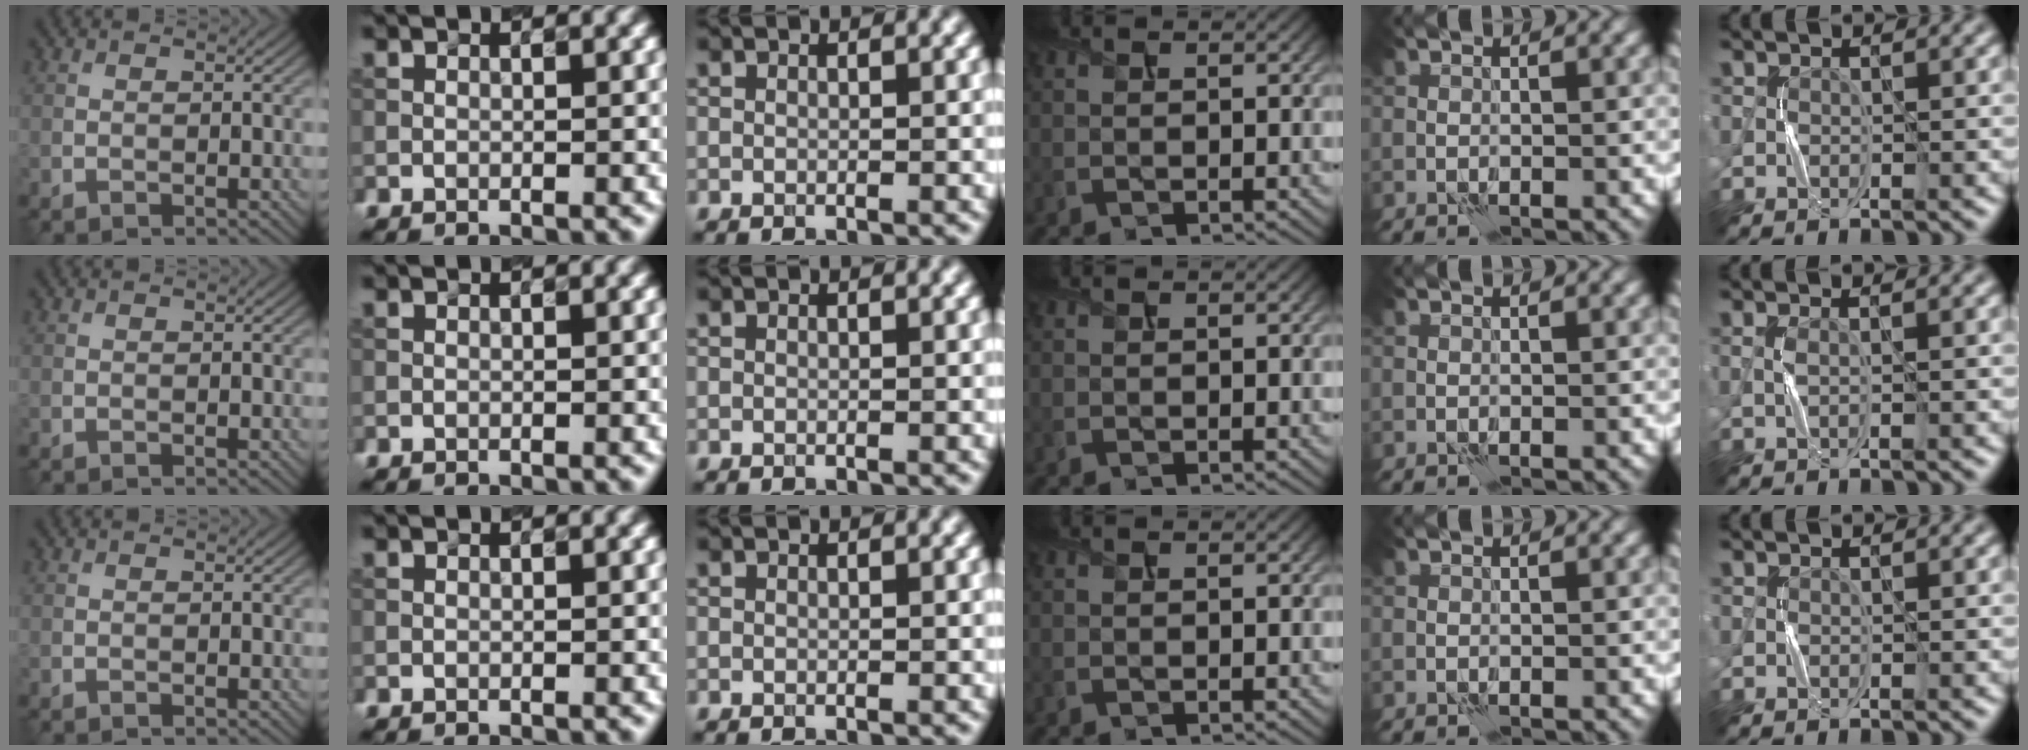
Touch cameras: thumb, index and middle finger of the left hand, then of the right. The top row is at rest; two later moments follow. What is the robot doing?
{"motion": "press", "object": "button"}